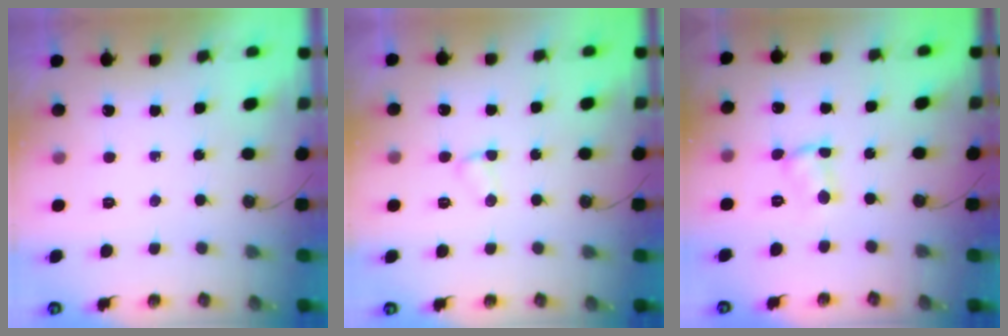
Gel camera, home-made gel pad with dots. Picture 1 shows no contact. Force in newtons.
{"total": 2.4, "press": 2.4, "slide": 0.3}
{"total": 2.3, "press": 2.3, "slide": 0.1}